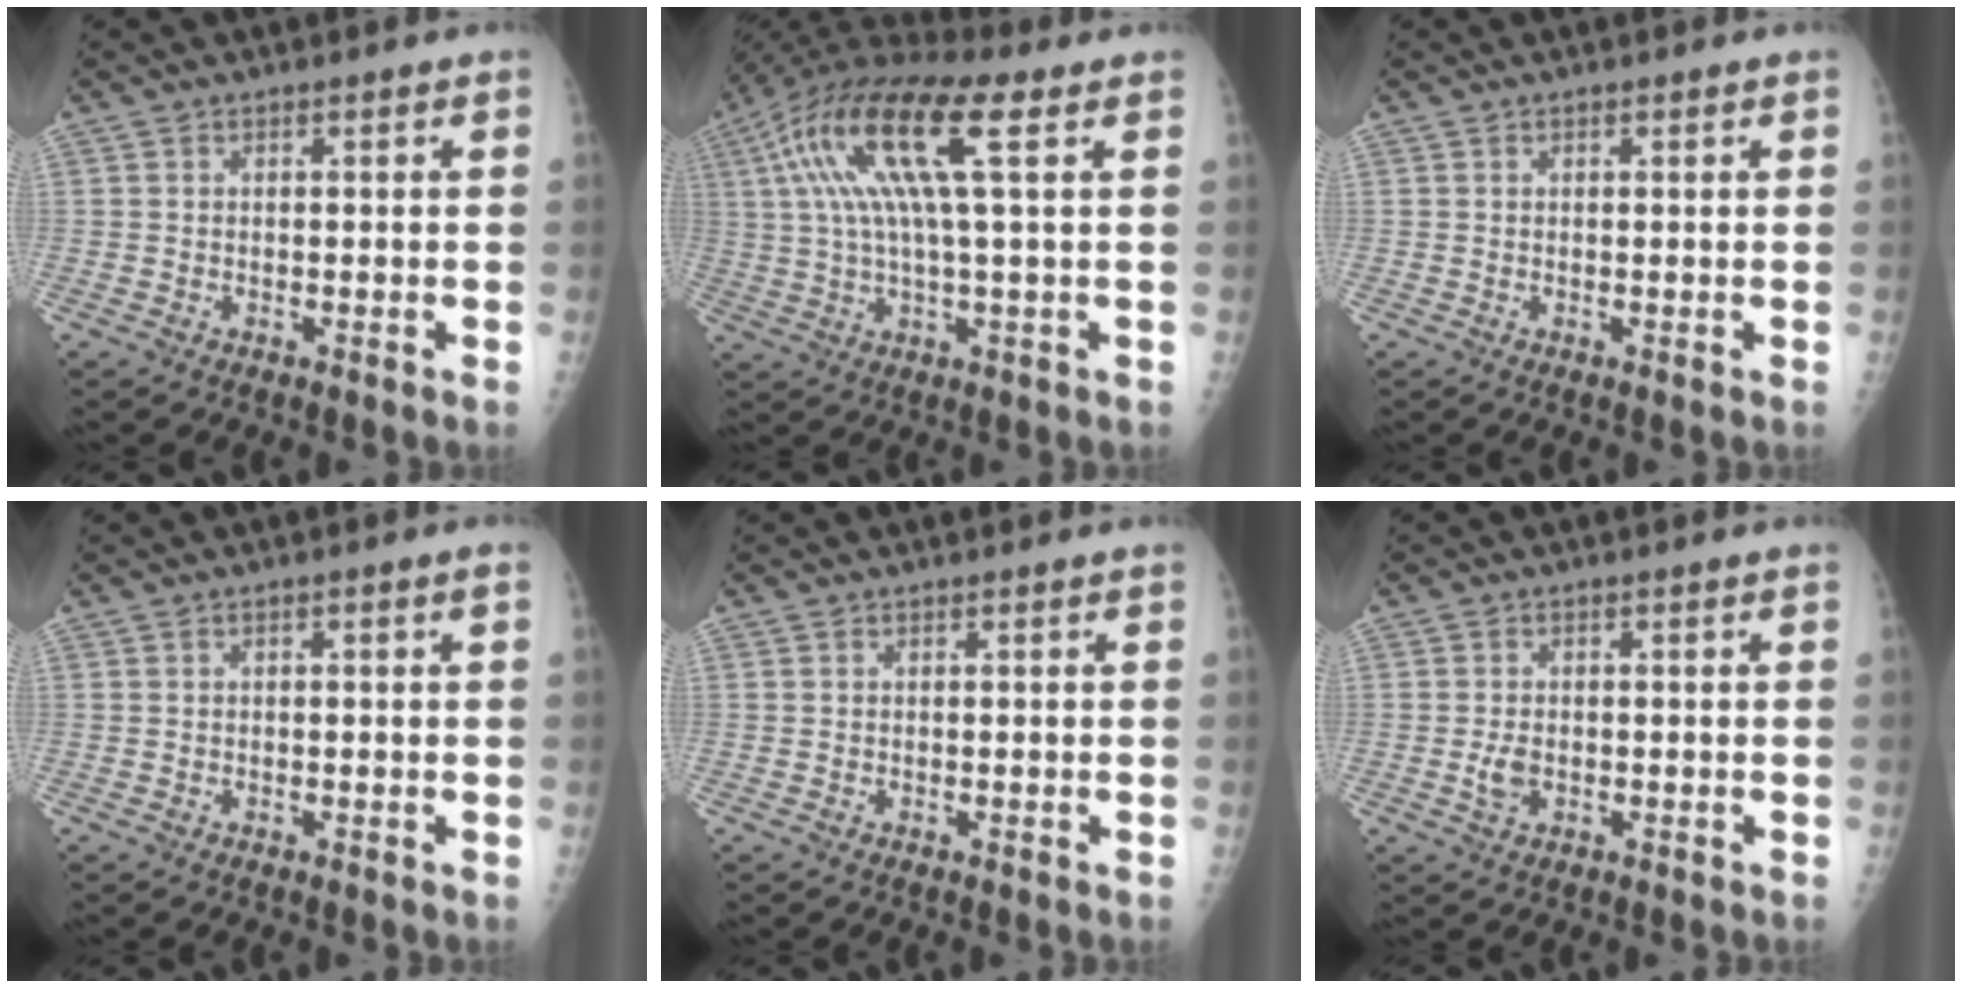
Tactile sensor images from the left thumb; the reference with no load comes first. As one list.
[{"total": 17.1, "force": [5.7, 3.9, 15.7], "torque": [-0.329, 0.024, 0.098]}, {"total": 0.5, "force": [0.3, 0.2, 0.4], "torque": [-0.005, -0.001, 0.005]}, {"total": 1.1, "force": [0.1, 0.2, 1.1], "torque": [-0.018, 0.007, 0.003]}, {"total": 0.0}, {"total": 2.7, "force": [-0.5, 1.8, 2.0], "torque": [-0.037, 0.000, -0.008]}]